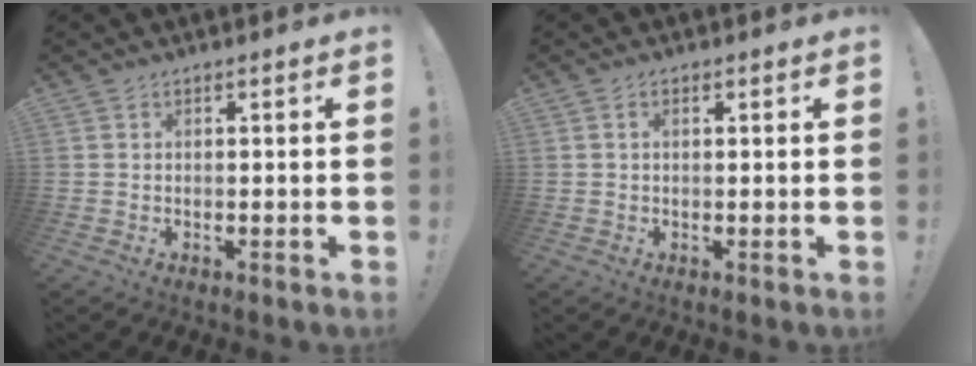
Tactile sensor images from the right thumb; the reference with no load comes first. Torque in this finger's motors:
{"motor_torque": [-0.05, -0.13, -0.39, 0.31, 0.07]}